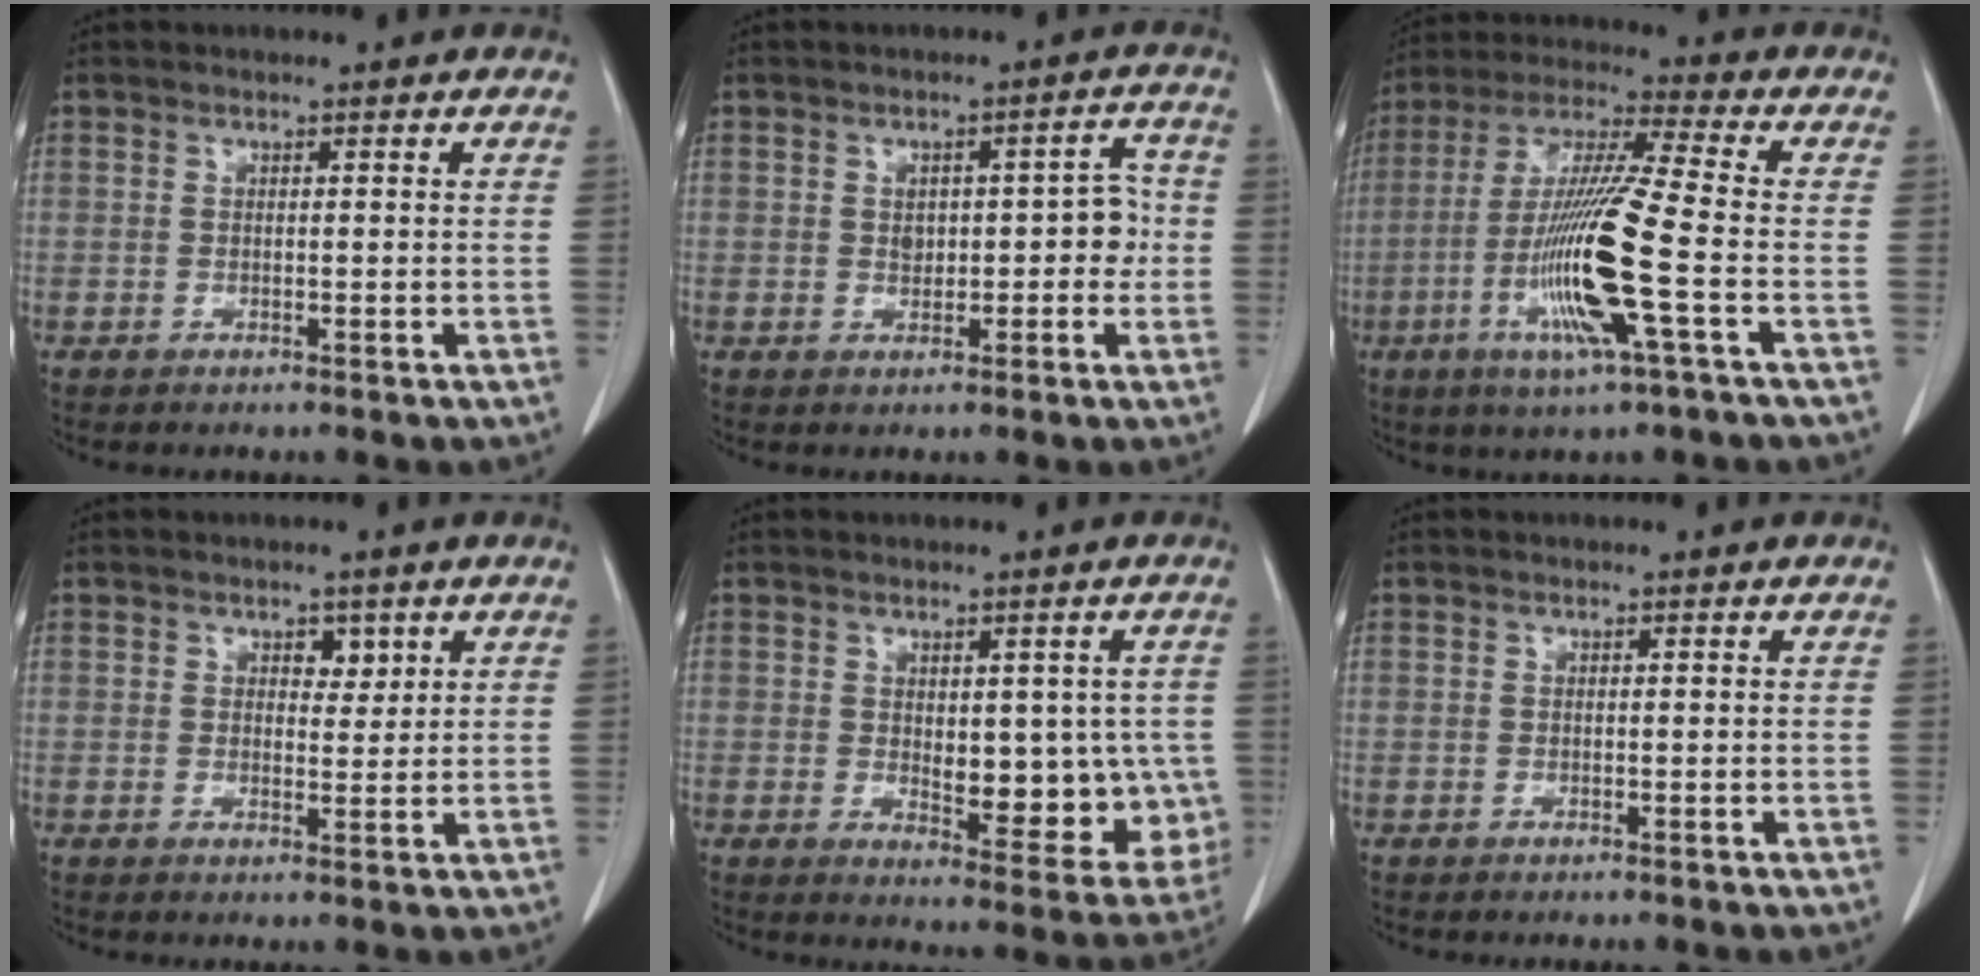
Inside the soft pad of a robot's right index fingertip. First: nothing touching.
{"total": 5.3, "force": [0.0, 2.9, 4.4], "torque": [-0.052, 0.025, 0.007]}
{"total": 15.4, "force": [-4.2, -0.3, 14.8], "torque": [-0.306, -0.015, -0.088]}
{"total": 2.4, "force": [1.3, 1.5, 1.4], "torque": [-0.013, -0.001, 0.020]}
{"total": 11.6, "force": [-0.4, 5.5, 10.2], "torque": [-0.118, -0.007, 0.011]}
{"total": 0.0}